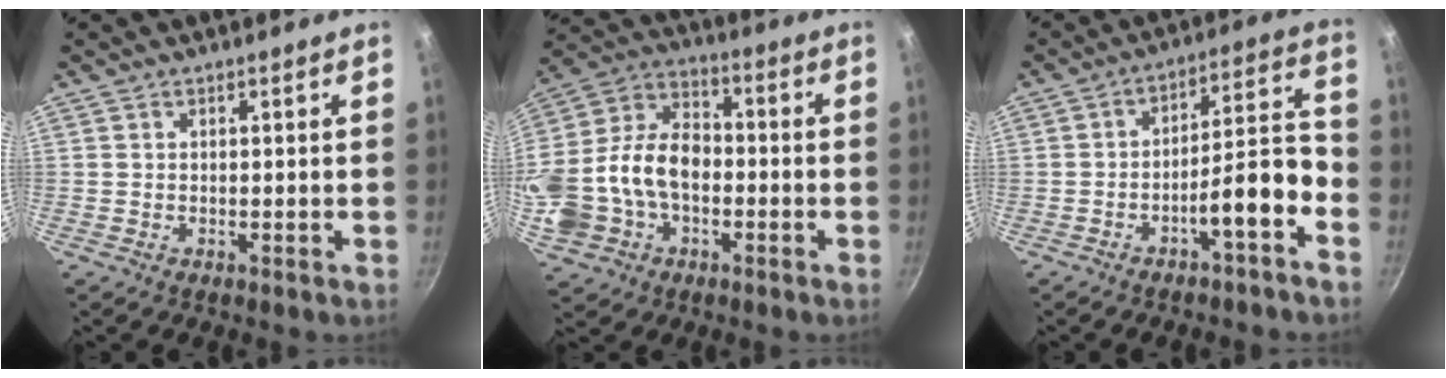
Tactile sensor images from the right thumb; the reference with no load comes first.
{"total": 20.7, "force": [-3.4, 14.7, 14.1], "torque": [-0.282, 0.054, -0.062]}
{"total": 9.8, "force": [-5.1, 2.1, 8.2], "torque": [-0.114, 0.058, -0.074]}